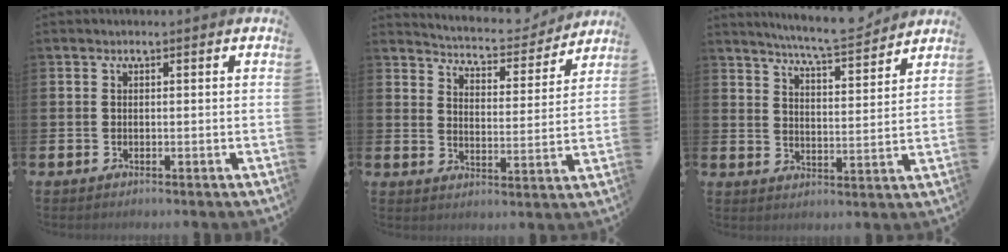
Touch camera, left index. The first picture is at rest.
{"total": 5.7, "force": [5.6, 0.9, 0.8], "torque": [-0.038, -0.042, 0.095]}
{"total": 7.3, "force": [7.0, 0.1, 2.0], "torque": [-0.049, -0.045, 0.122]}